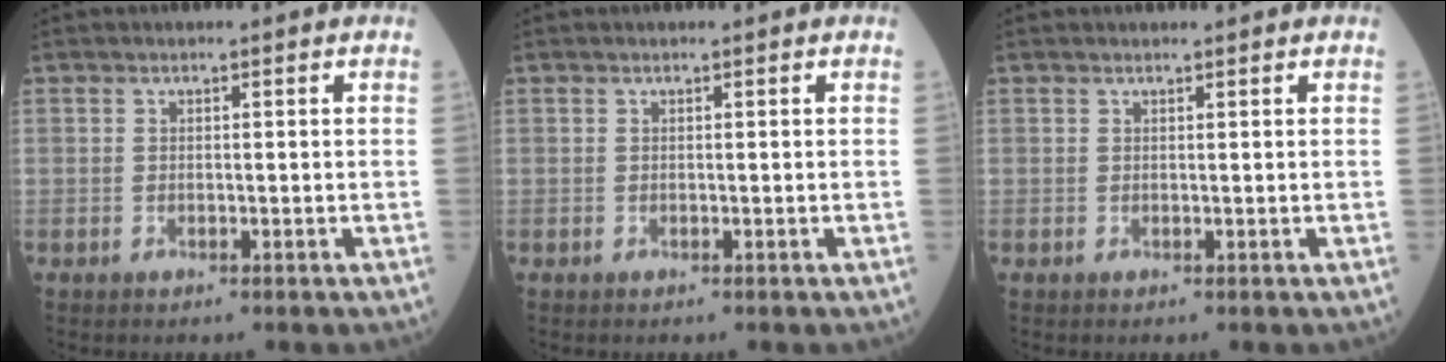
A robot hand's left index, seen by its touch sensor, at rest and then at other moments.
{"total": 0.0}
{"total": 0.7, "force": [0.7, 0.1, 0.2], "torque": [-0.006, 0.003, 0.010]}